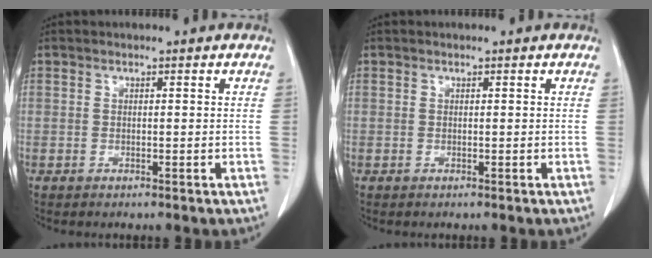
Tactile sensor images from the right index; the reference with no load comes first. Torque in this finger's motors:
{"motor_torque": [-0.02, 0.08, 0.06, -0.01]}